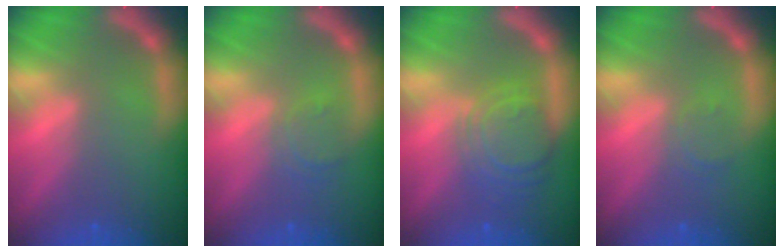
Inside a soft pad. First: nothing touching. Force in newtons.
{"total": 2.4}
{"total": 6.5}
{"total": 1.5}